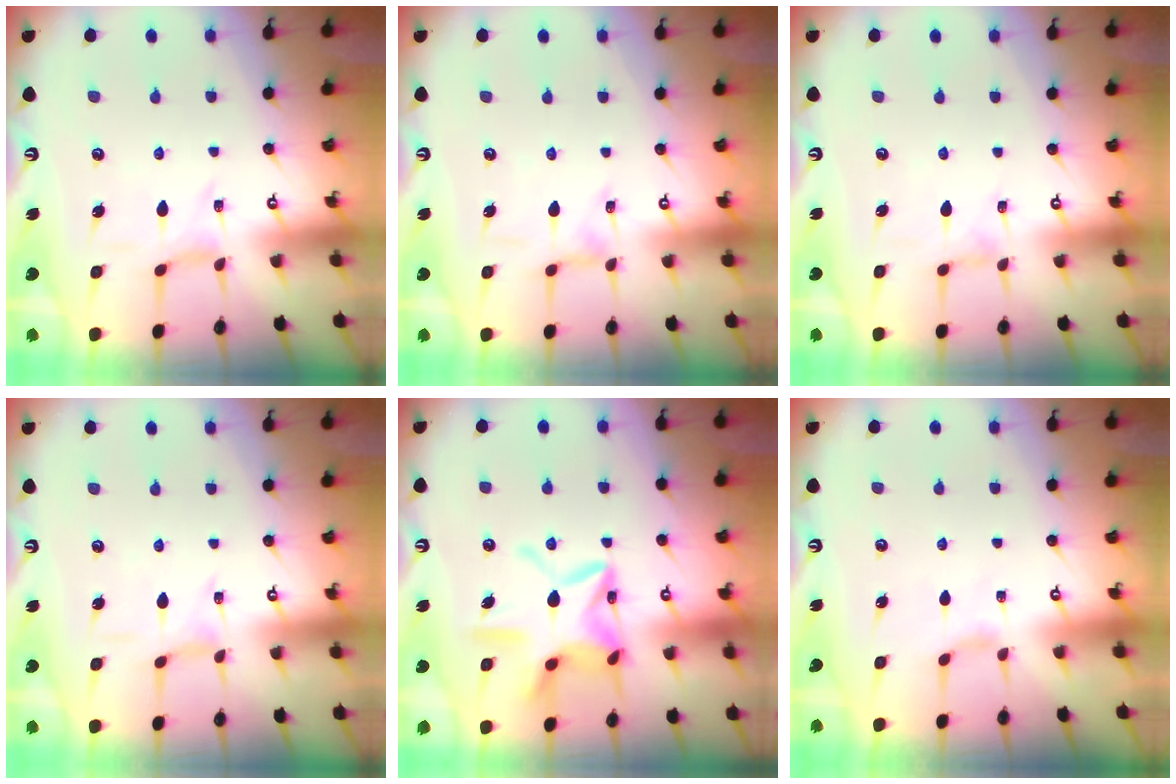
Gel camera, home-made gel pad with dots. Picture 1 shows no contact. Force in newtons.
{"total": 1.3, "press": 1.2, "slide": 0.4}
{"total": 2.0, "press": 2.0, "slide": 0.3}
{"total": 1.2, "press": 1.2, "slide": 0.4}
{"total": 16.5, "press": 16.4, "slide": 1.6}
{"total": 2.1, "press": 2.1, "slide": 0.4}